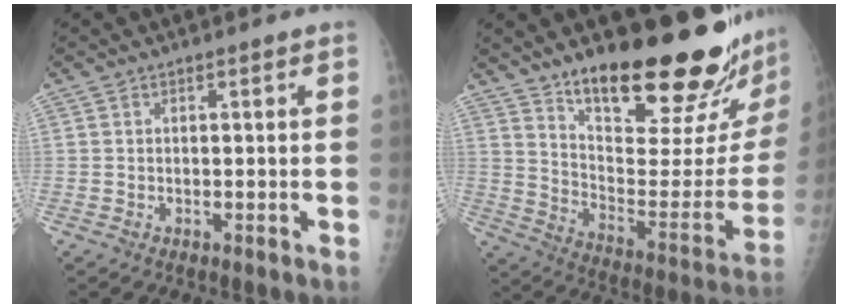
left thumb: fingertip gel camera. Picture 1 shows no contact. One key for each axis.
{"total": 26.7, "fx": 20.4, "fy": 6.0, "fz": 16.1, "tx": -0.203, "ty": -0.132, "tz": 0.301}